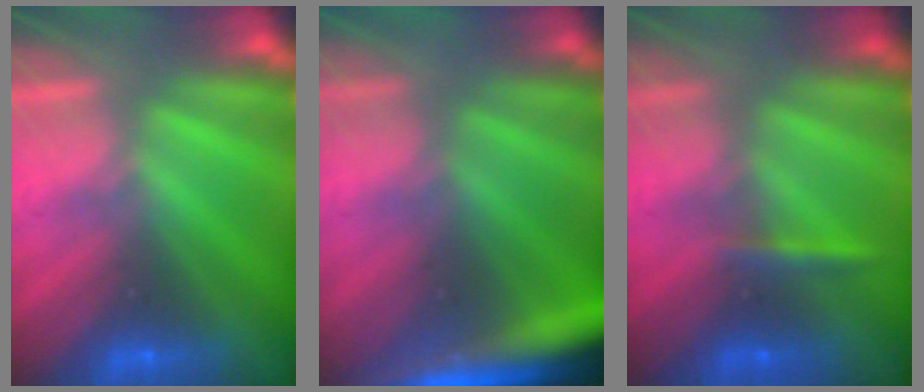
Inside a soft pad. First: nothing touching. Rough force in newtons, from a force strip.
{"total": 6.6}
{"total": 2.4}